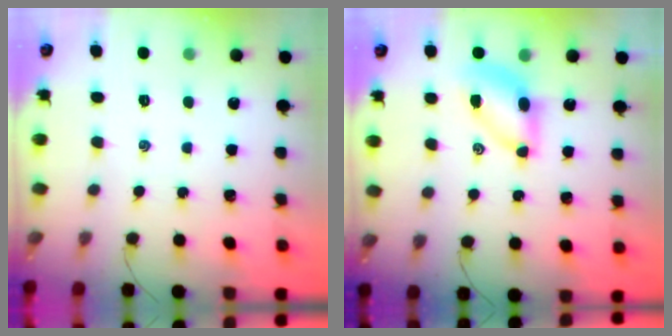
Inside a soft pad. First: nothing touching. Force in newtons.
{"total": 6.9, "press": 6.8, "slide": 0.6}